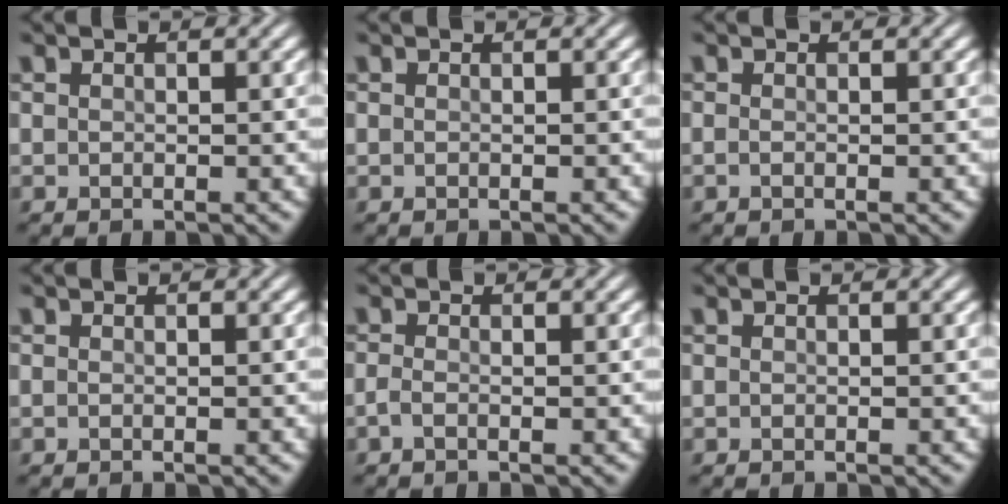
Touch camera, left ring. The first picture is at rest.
{"total": 0.0}
{"total": 0.0}
{"total": 0.0}
{"total": 0.8, "force": [-0.5, 0.1, 0.6], "torque": [-0.018, -0.004, -0.012]}
{"total": 0.0}